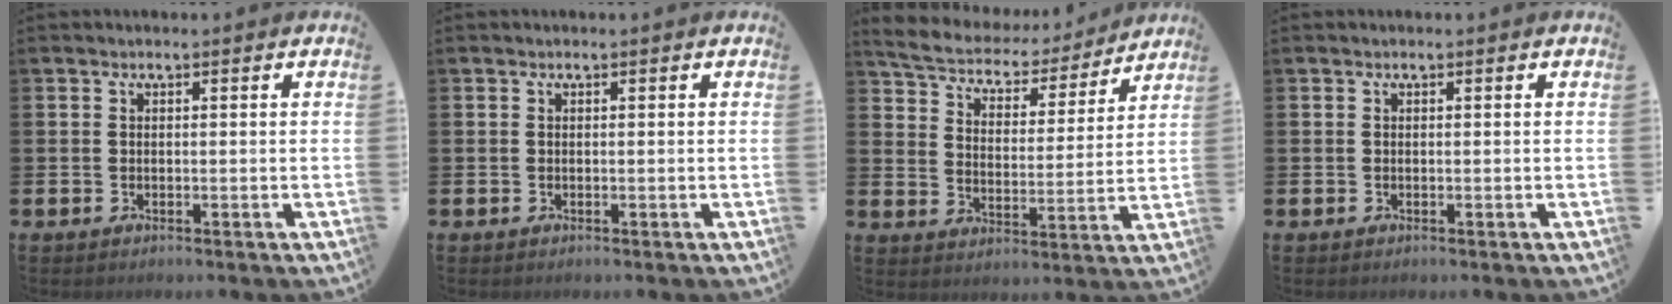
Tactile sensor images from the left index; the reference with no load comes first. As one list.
[{"total": 0.0}, {"total": 5.7, "force": [5.3, 1.7, 1.1], "torque": [-0.055, -0.040, 0.088]}, {"total": 0.0}]